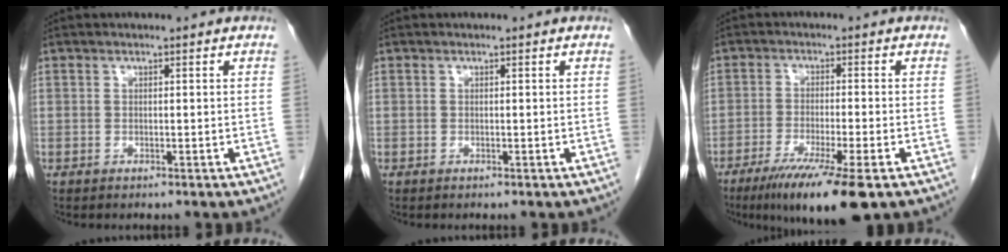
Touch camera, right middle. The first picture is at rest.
{"total": 0.0}
{"total": 11.3, "force": [-7.1, 0.3, 8.8], "torque": [-0.143, -0.030, -0.113]}